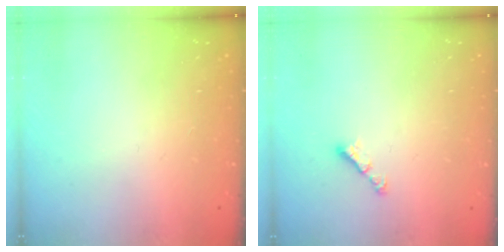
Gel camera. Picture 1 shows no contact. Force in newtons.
{"total": 3.1, "press": 3.1, "slide": 0.1}